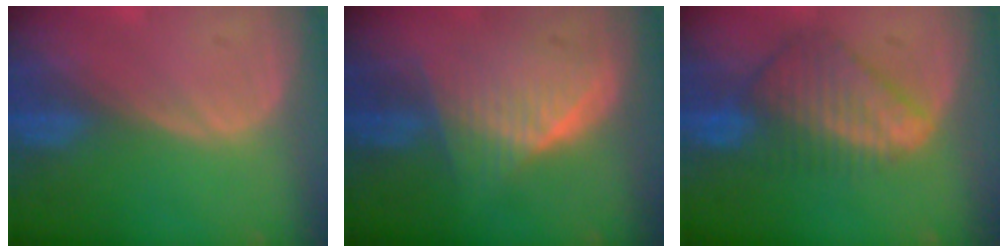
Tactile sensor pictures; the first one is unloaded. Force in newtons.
{"total": 6.2, "press": 6.1, "slide": 1.2}
{"total": 8.7, "press": 7.6, "slide": 4.3}